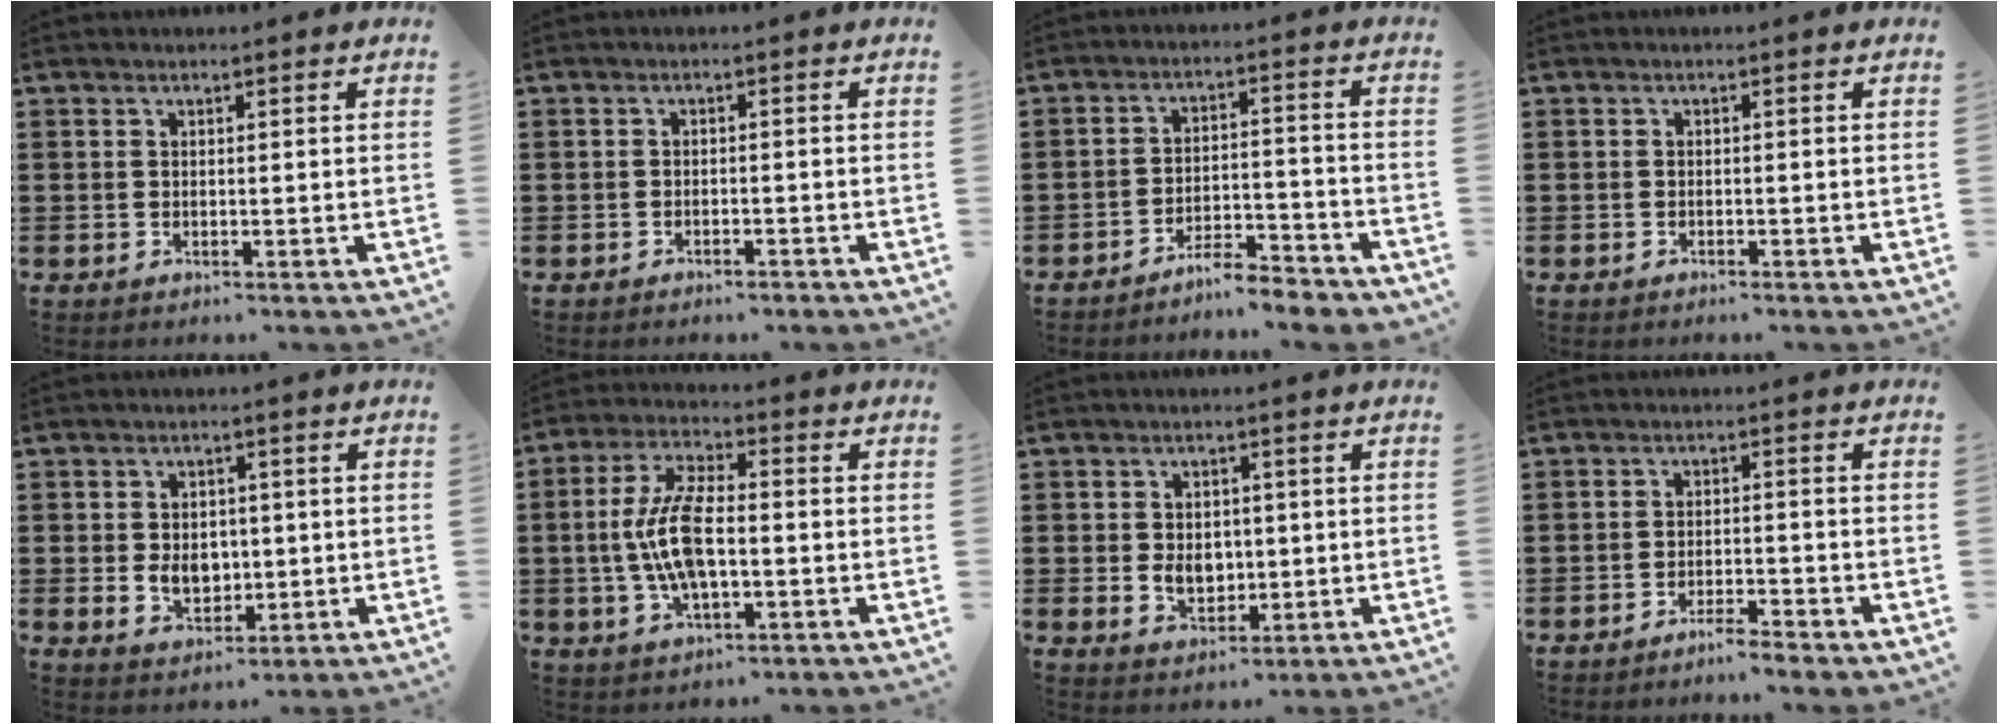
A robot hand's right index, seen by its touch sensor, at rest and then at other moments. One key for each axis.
{"total": 1.1, "fx": -1.1, "fy": 0.2, "fz": 0.3, "tx": -0.010, "ty": 0.000, "tz": -0.022}
{"total": 5.2, "fx": -5.0, "fy": 0.4, "fz": 1.5, "tx": -0.028, "ty": 0.006, "tz": -0.098}
{"total": 0.6, "fx": -0.5, "fy": 0.1, "fz": 0.2, "tx": -0.005, "ty": -0.002, "tz": -0.011}
{"total": 4.9, "fx": -0.1, "fy": 3.8, "fz": 3.1, "tx": -0.051, "ty": 0.005, "tz": -0.007}
{"total": 10.1, "fx": -0.9, "fy": 4.1, "fz": 9.1, "tx": -0.201, "ty": -0.003, "tz": -0.021}
{"total": 4.5, "fx": -0.1, "fy": 3.5, "fz": 2.8, "tx": -0.046, "ty": 0.004, "tz": -0.008}
{"total": 2.7, "fx": -2.6, "fy": 0.0, "fz": 0.9, "tx": -0.018, "ty": 0.002, "tz": -0.051}